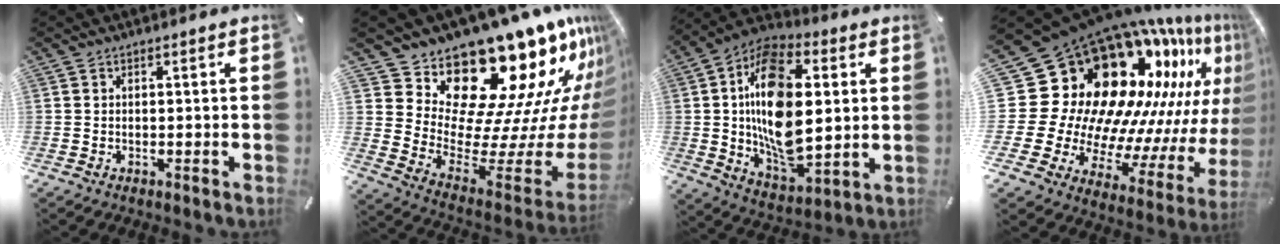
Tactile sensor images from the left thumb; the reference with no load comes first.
{"total": 21.7, "force": [16.7, 9.5, 10.0], "torque": [-0.099, -0.184, 0.311]}
{"total": 20.7, "force": [3.3, 12.3, 16.2], "torque": [-0.316, -0.013, 0.050]}
{"total": 32.1, "force": [16.0, 20.2, 19.1], "torque": [-0.280, -0.225, 0.359]}